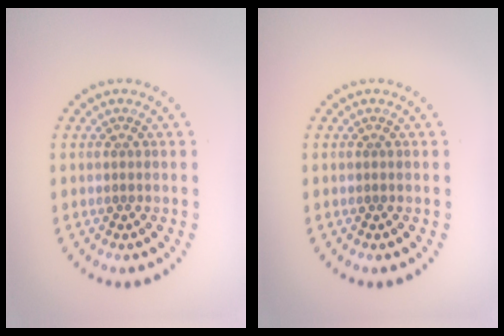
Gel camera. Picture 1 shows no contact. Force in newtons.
{"total": 0.0}